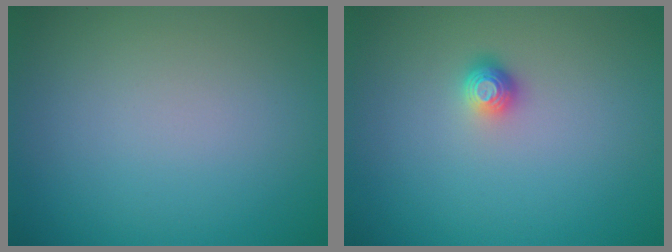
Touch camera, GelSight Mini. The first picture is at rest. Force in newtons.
{"total": 1.2, "press": 1.0, "slide": 0.7}